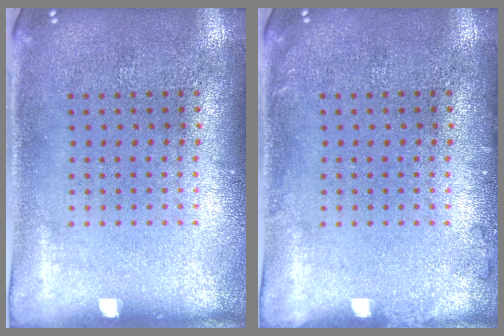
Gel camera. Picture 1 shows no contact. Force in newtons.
{"total": 0.8, "press": 0.7, "slide": 0.2}